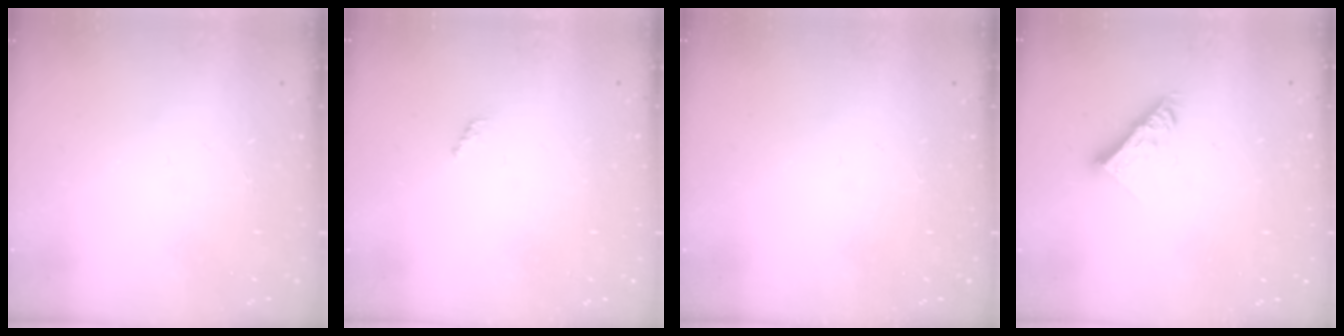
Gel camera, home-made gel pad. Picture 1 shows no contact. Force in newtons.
{"total": 0.7, "press": 0.7, "slide": 0.3}
{"total": 0.0}
{"total": 8.9, "press": 8.9, "slide": 0.7}